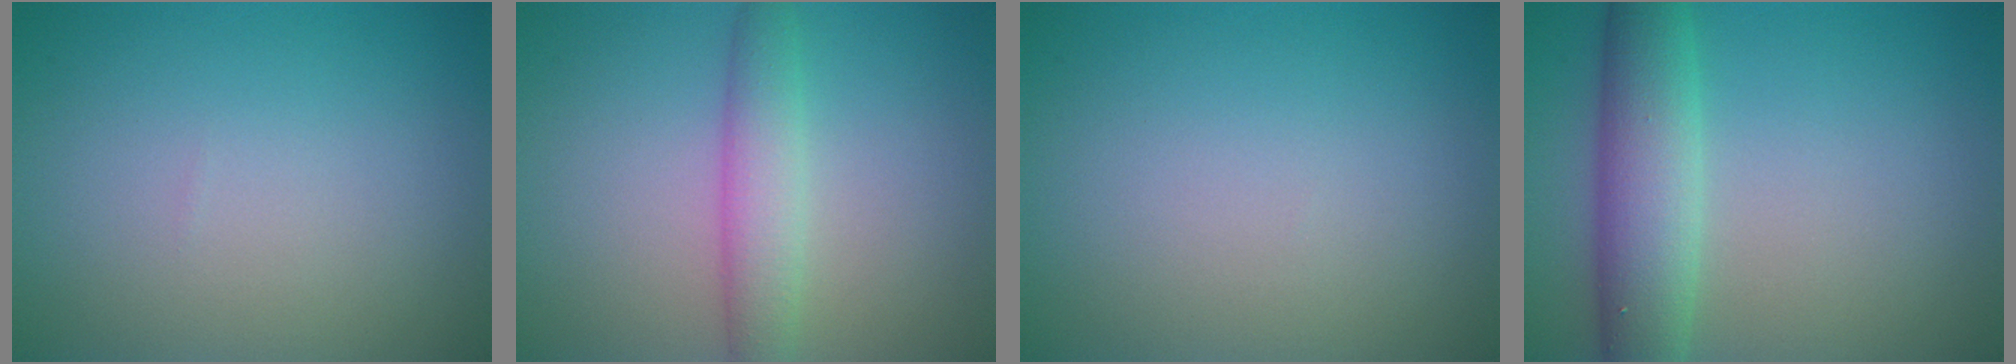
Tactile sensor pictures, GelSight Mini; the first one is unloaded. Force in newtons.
{"total": 3.2, "press": 3.2, "slide": 0.2}
{"total": 0.0}
{"total": 4.7, "press": 4.7, "slide": 0.3}